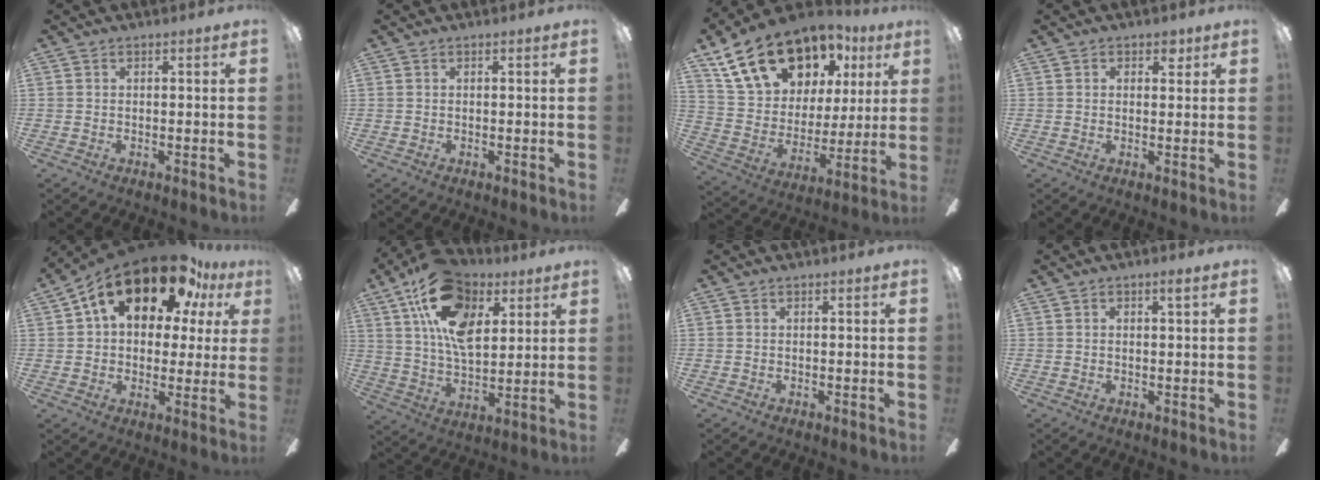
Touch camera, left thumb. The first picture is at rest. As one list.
[{"total": 0.0}, {"total": 21.5, "force": [14.0, 12.9, 10.0], "torque": [-0.182, -0.070, 0.262]}, {"total": 2.4, "force": [1.2, 1.6, 1.4], "torque": [-0.003, -0.002, 0.015]}, {"total": 19.1, "force": [11.3, 9.9, 11.9], "torque": [-0.200, -0.055, 0.194]}, {"total": 19.2, "force": [9.7, 10.6, 12.7], "torque": [-0.239, -0.020, 0.172]}, {"total": 0.0}, {"total": 1.2, "force": [0.6, 0.2, 1.0], "torque": [-0.014, -0.003, 0.008]}]